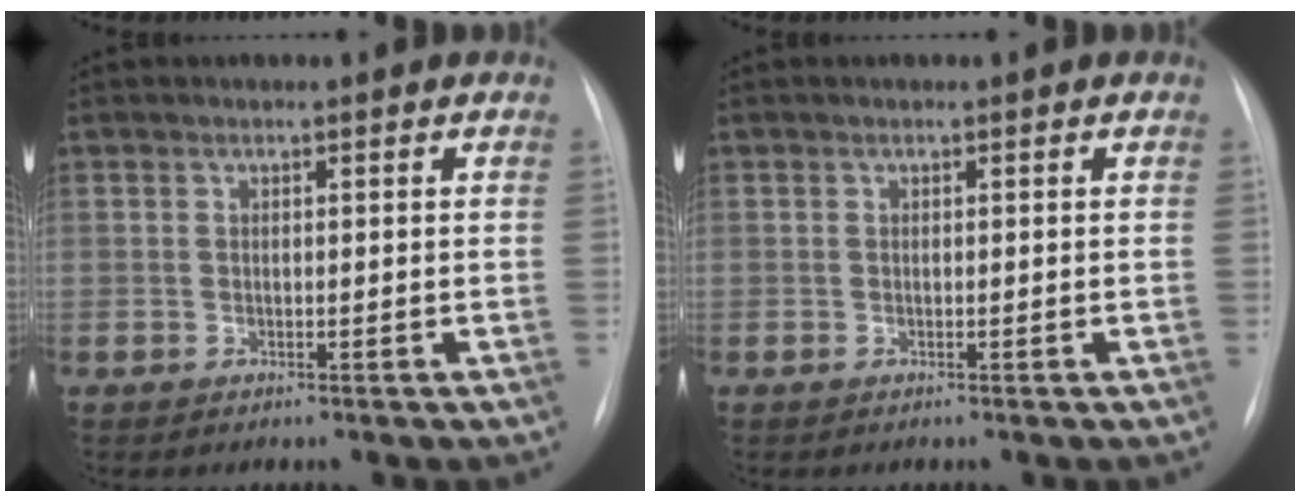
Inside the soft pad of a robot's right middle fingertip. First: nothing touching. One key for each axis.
{"total": 0.0}